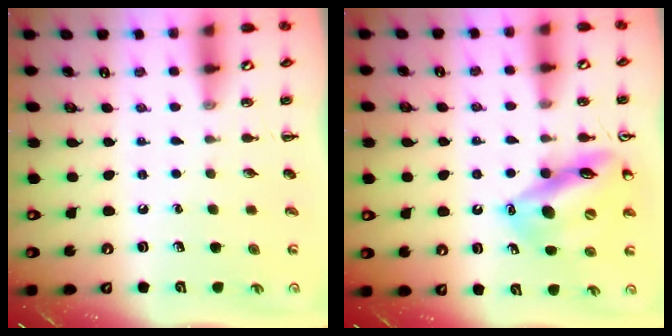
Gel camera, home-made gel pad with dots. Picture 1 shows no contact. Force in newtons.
{"total": 15.3, "press": 15.0, "slide": 2.8}